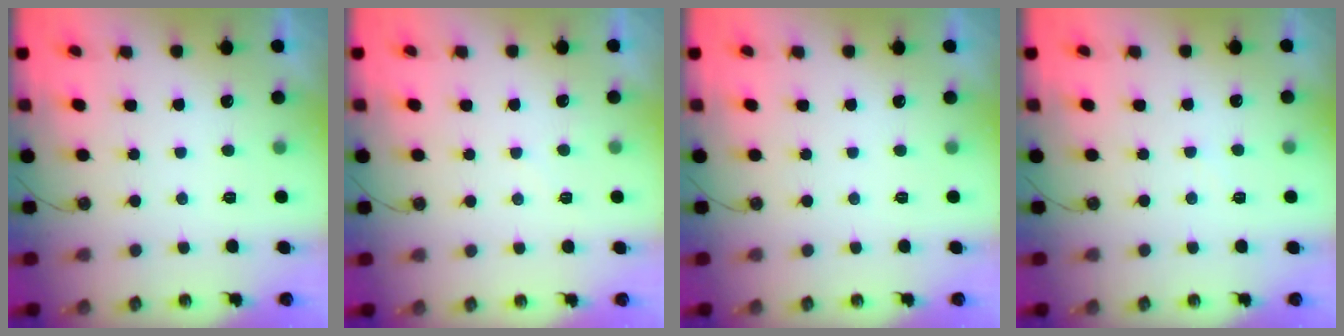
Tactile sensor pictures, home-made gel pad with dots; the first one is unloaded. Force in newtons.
{"total": 3.6, "press": 3.6, "slide": 0.5}
{"total": 0.0}
{"total": 2.2, "press": 2.2, "slide": 0.4}